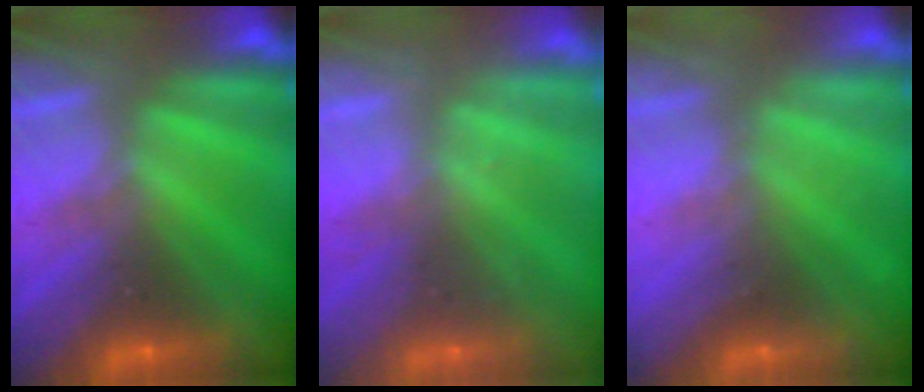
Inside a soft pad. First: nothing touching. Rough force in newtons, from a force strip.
{"total": 2.3}
{"total": 2.0}